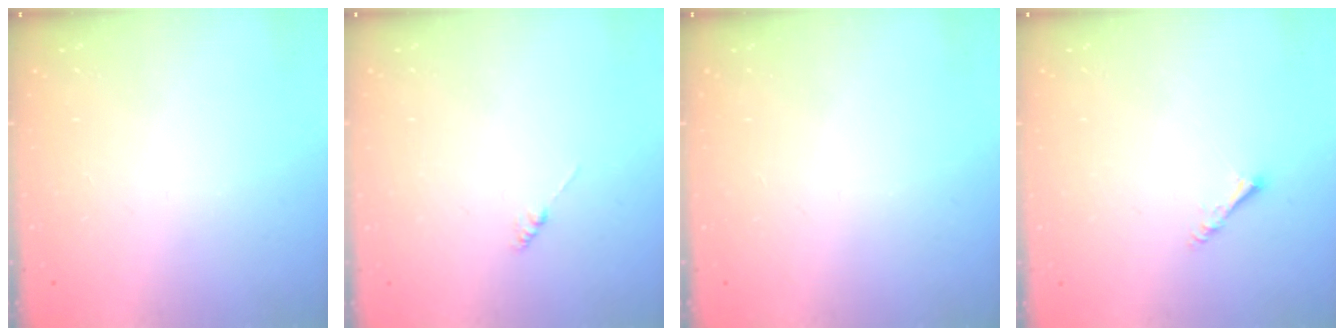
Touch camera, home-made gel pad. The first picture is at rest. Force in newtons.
{"total": 0.0}
{"total": 0.0}
{"total": 1.8, "press": 1.8, "slide": 0.1}